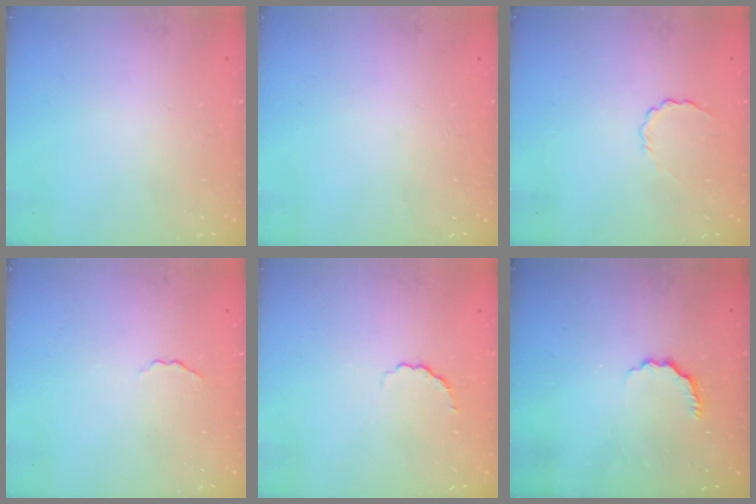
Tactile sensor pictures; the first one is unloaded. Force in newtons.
{"total": 0.0}
{"total": 2.9, "press": 2.8, "slide": 0.8}
{"total": 1.7, "press": 1.6, "slide": 0.5}
{"total": 2.6, "press": 2.4, "slide": 1.0}
{"total": 3.4, "press": 3.3, "slide": 0.7}